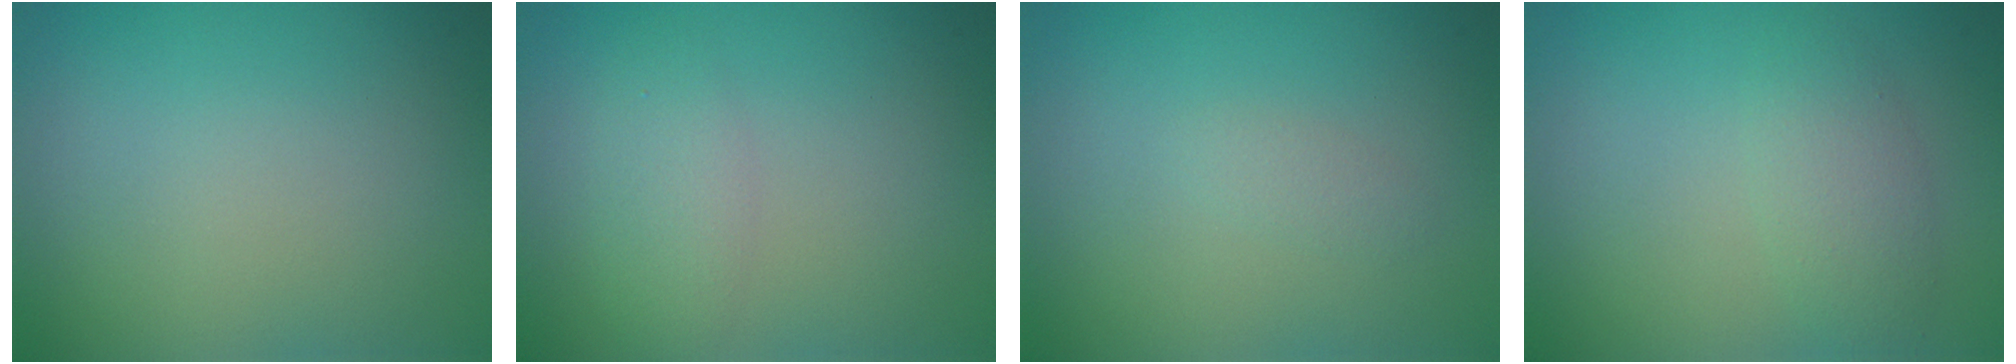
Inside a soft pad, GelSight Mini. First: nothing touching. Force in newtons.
{"total": 1.9, "press": 1.9, "slide": 0.1}
{"total": 0.8, "press": 0.8, "slide": 0.1}
{"total": 2.4, "press": 2.4, "slide": 0.1}